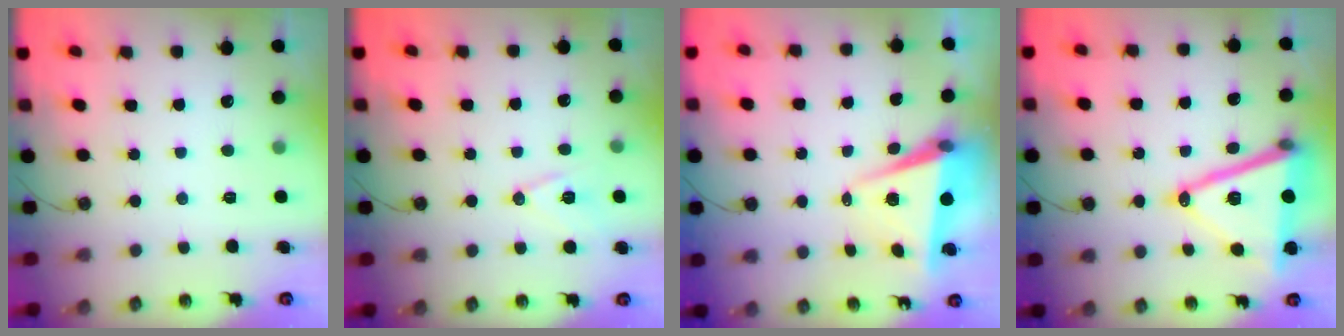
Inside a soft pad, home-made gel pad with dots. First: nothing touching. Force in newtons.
{"total": 9.5, "press": 8.8, "slide": 3.6}
{"total": 6.2, "press": 5.0, "slide": 3.7}
{"total": 19.6, "press": 19.2, "slide": 3.8}